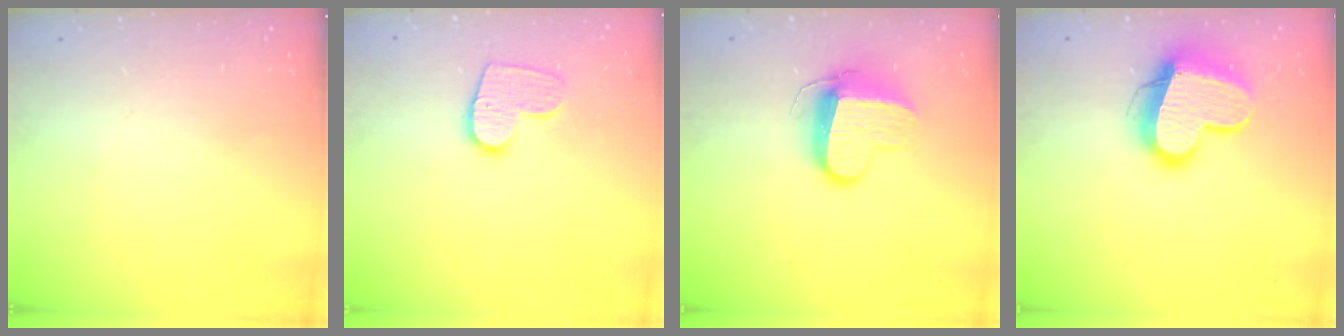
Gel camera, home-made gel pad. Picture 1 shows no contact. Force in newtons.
{"total": 10.9, "press": 10.9, "slide": 0.5}
{"total": 10.5, "press": 10.5, "slide": 0.8}
{"total": 15.0, "press": 14.9, "slide": 1.6}